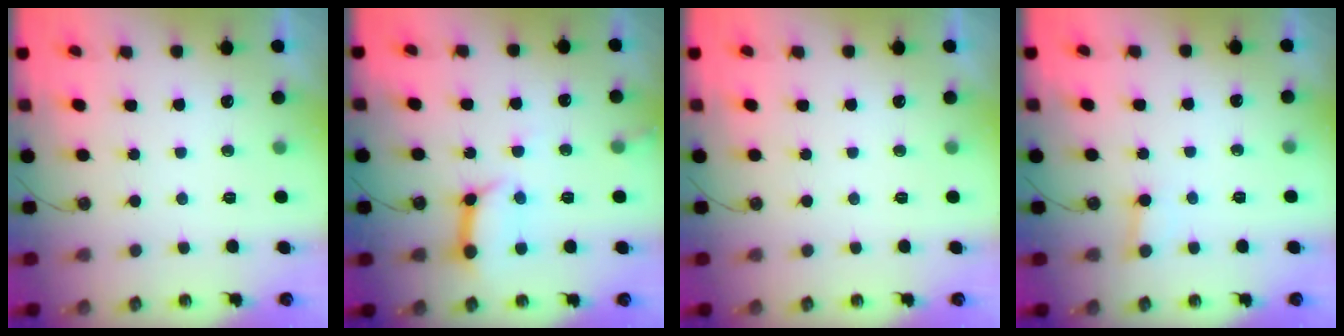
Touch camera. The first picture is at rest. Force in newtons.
{"total": 12.3, "press": 12.3, "slide": 1.3}
{"total": 0.0}
{"total": 2.2, "press": 2.2, "slide": 0.1}